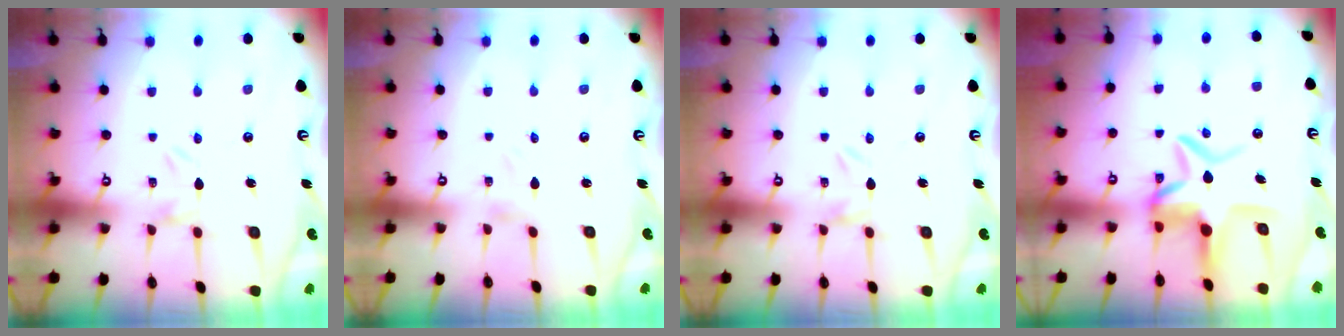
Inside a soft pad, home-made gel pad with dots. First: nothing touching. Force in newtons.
{"total": 1.2, "press": 1.2, "slide": 0.1}
{"total": 0.0}
{"total": 10.0, "press": 9.8, "slide": 1.7}